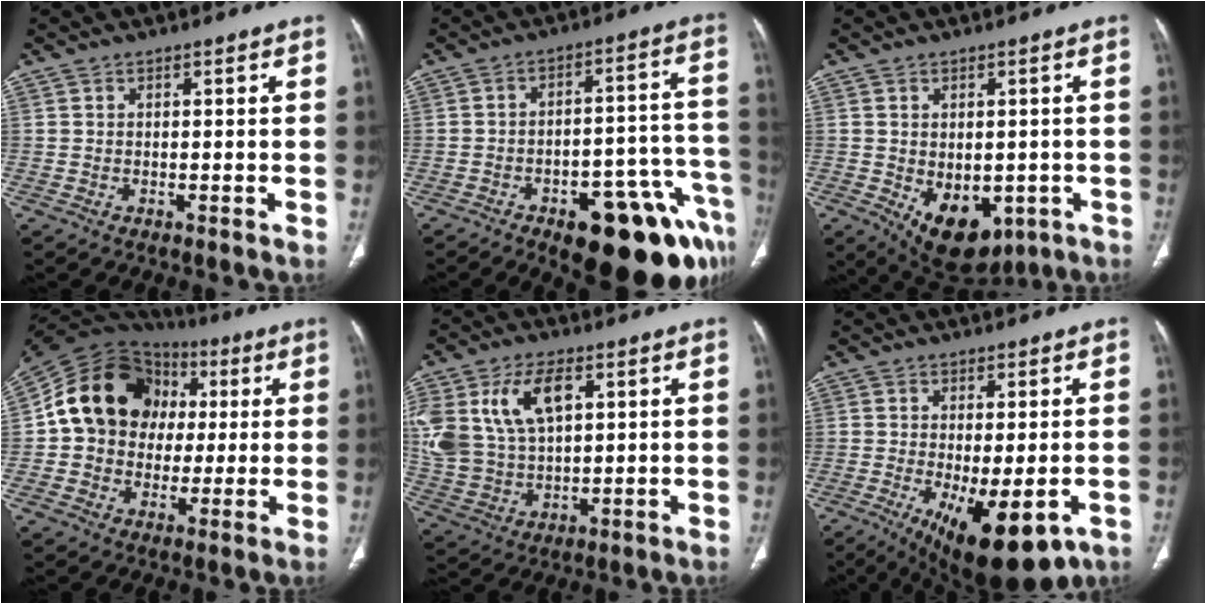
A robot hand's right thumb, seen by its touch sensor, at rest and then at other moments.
{"total": 21.3, "force": [-11.9, 8.5, 15.5], "torque": [-0.129, 0.087, -0.155]}
{"total": 12.3, "force": [-4.1, 7.9, 8.5], "torque": [-0.098, -0.004, -0.036]}
{"total": 18.8, "force": [2.7, 15.8, 9.7], "torque": [-0.134, 0.033, 0.047]}
{"total": 18.4, "force": [6.1, 11.4, 13.1], "torque": [-0.276, -0.008, 0.125]}
{"total": 15.0, "force": [-6.1, 5.8, 12.4], "torque": [-0.176, -0.017, -0.077]}